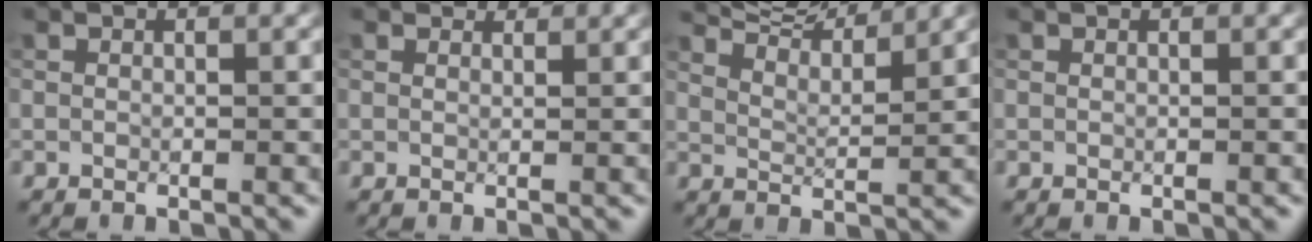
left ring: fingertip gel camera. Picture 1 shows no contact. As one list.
[{"total": 1.8, "force": [1.6, 0.6, 0.5], "torque": [-0.012, 0.000, 0.021]}, {"total": 6.9, "force": [6.3, 1.1, 2.7], "torque": [-0.041, 0.008, 0.078]}, {"total": 0.0}]